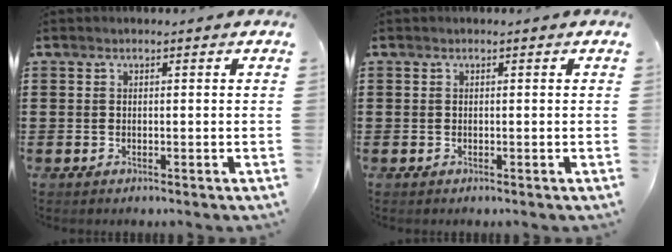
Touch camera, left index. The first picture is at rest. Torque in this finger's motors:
{"motor_torque": [0.00, 0.00, 0.00, 0.00]}